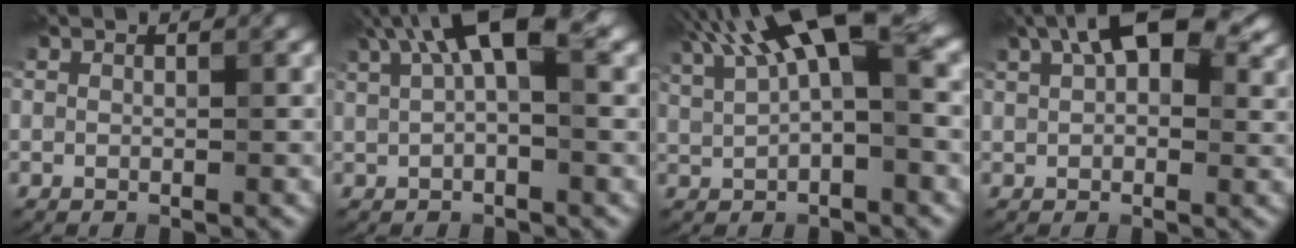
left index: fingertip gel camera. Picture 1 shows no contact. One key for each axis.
{"total": 6.3, "fx": 2.8, "fy": 2.0, "fz": 5.3, "tx": -0.087, "ty": 0.013, "tz": 0.040}
{"total": 9.5, "fx": 3.8, "fy": 3.2, "fz": 8.1, "tx": -0.145, "ty": 0.025, "tz": 0.061}
{"total": 8.8, "fx": 4.1, "fy": 4.5, "fz": 6.3, "tx": -0.092, "ty": 0.023, "tz": 0.053}